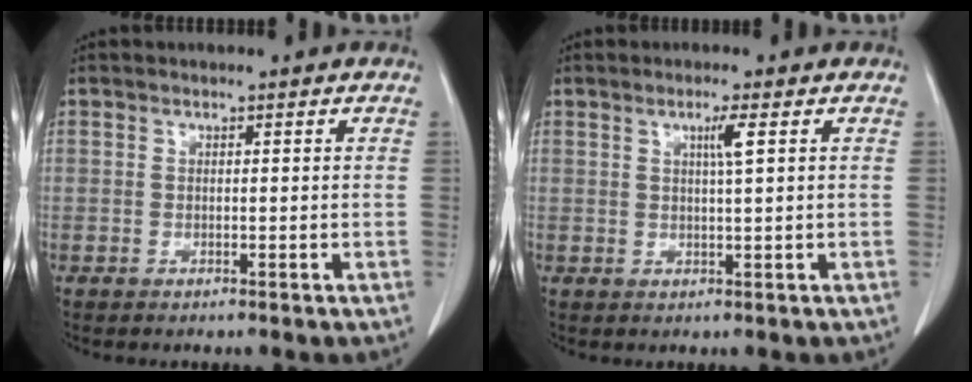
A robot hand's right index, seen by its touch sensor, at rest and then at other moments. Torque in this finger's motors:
{"motor_torque": [0.36, 0.19, 0.05, 0.02]}